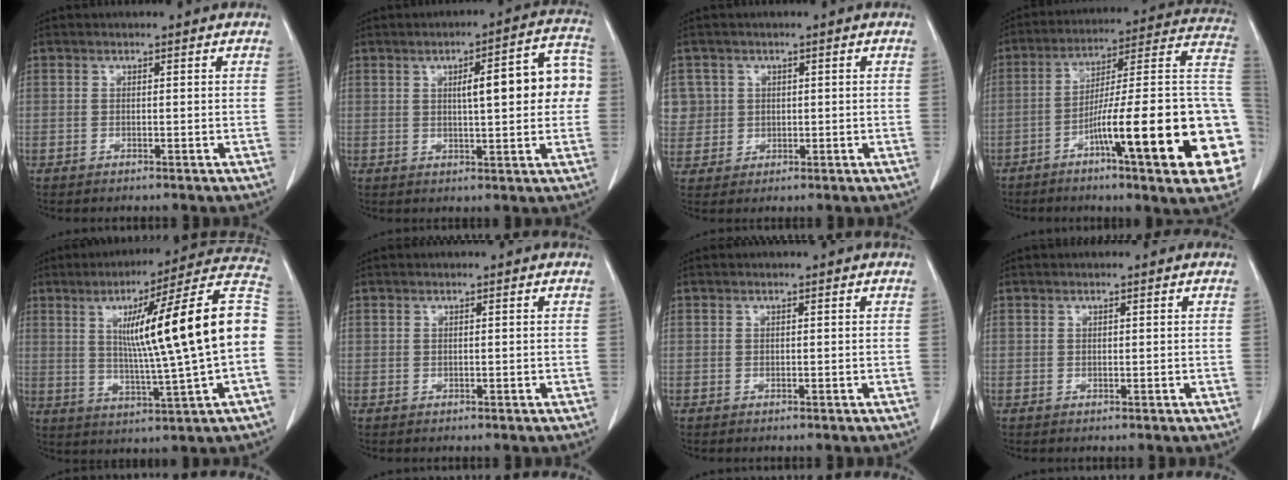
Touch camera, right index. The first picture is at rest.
{"total": 11.4, "force": [1.4, 2.4, 11.0], "torque": [-0.141, 0.036, 0.018]}
{"total": 6.1, "force": [1.6, 5.9, 0.2], "torque": [-0.002, 0.018, 0.043]}
{"total": 25.5, "force": [-7.3, 1.3, 24.4], "torque": [-0.260, 0.004, -0.116]}
{"total": 21.1, "force": [1.7, 0.0, 21.0], "torque": [-0.284, 0.028, 0.019]}
{"total": 0.0}
{"total": 0.0}
{"total": 0.0}